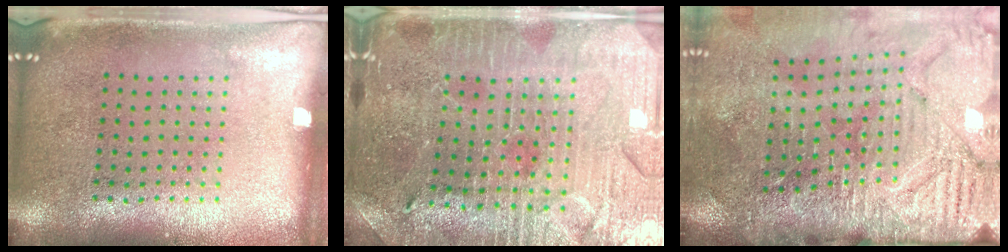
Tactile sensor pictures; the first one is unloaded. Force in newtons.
{"total": 3.4, "press": 3.3, "slide": 0.6}
{"total": 4.0, "press": 3.6, "slide": 1.7}